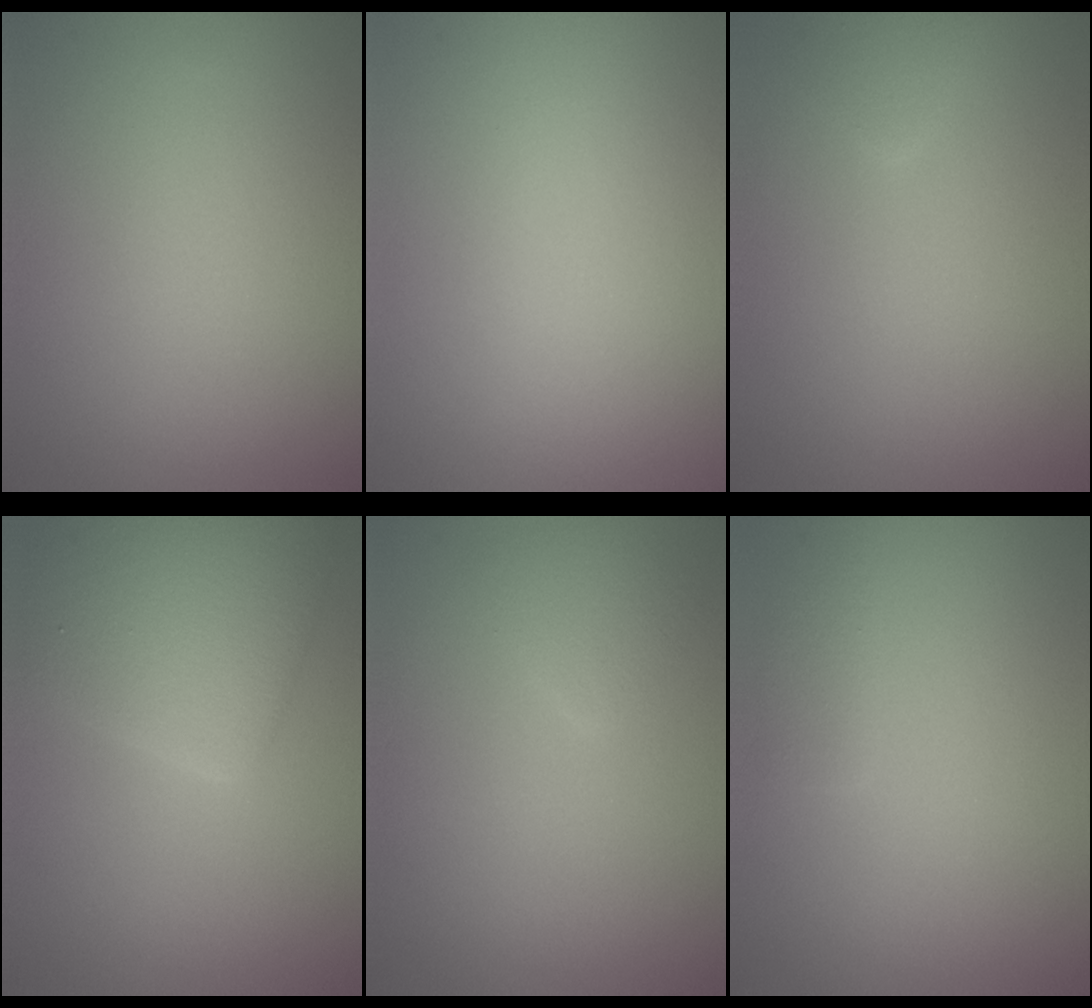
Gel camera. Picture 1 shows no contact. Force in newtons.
{"total": 0.5, "press": 0.5, "slide": 0.0}
{"total": 1.2, "press": 1.2, "slide": 0.1}
{"total": 5.9, "press": 5.9, "slide": 0.2}
{"total": 1.6, "press": 1.6, "slide": 0.1}
{"total": 1.3, "press": 1.3, "slide": 0.1}